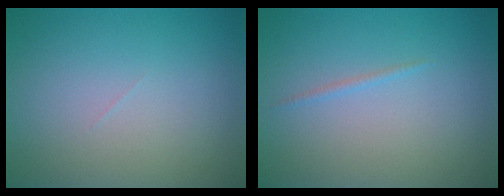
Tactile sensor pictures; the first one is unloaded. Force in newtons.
{"total": 0.6, "press": 0.6, "slide": 0.1}